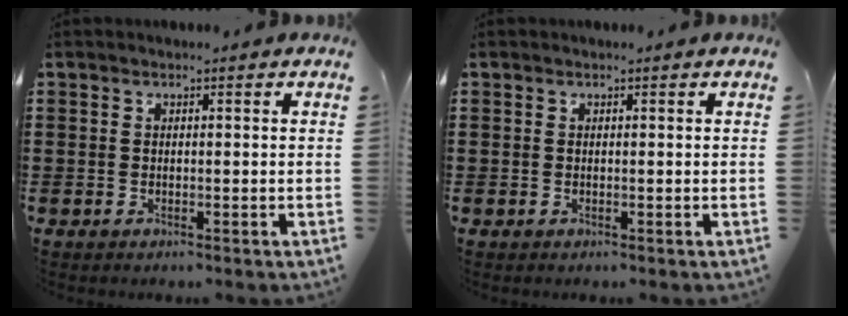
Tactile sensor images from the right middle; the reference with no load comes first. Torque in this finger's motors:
{"motor_torque": [0.02, -0.10, -0.01, -0.01]}